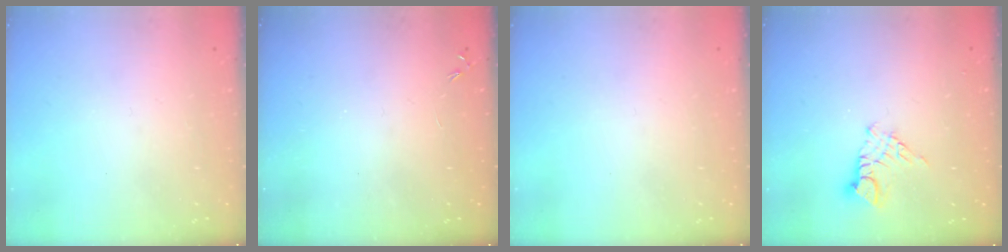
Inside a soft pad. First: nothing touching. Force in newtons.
{"total": 0.0}
{"total": 0.0}
{"total": 6.7, "press": 6.7, "slide": 0.6}